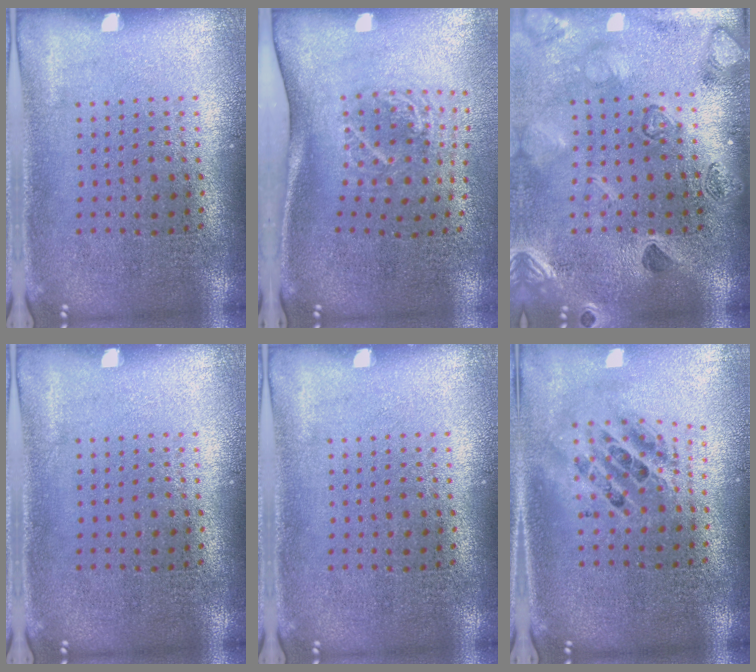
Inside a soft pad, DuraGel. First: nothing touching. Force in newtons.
{"total": 2.0, "press": 1.3, "slide": 1.5}
{"total": 2.3, "press": 2.3, "slide": 0.2}
{"total": 0.0}
{"total": 0.0}
{"total": 1.8, "press": 1.5, "slide": 1.1}